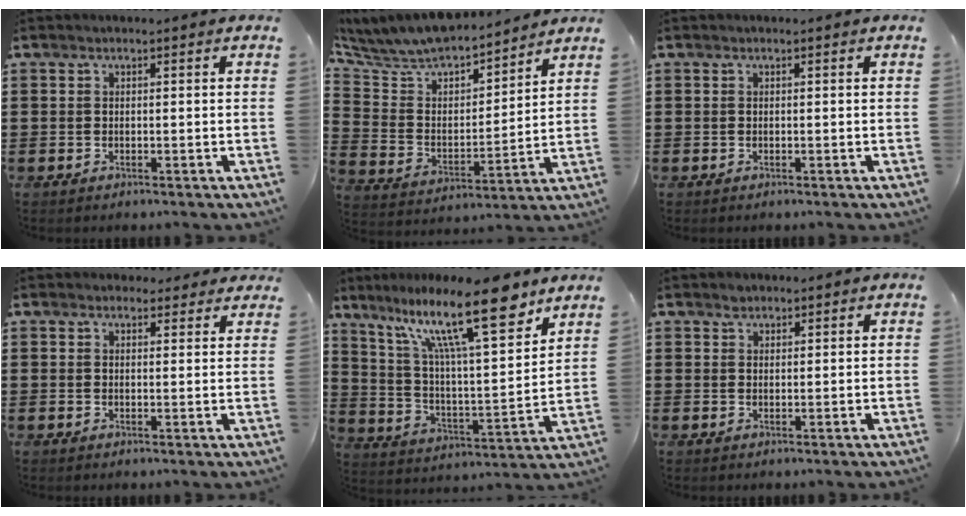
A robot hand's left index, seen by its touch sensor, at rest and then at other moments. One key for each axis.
{"total": 8.0, "fx": 7.6, "fy": 1.8, "fz": 1.9, "tx": -0.081, "ty": -0.060, "tz": 0.131}
{"total": 0.0}
{"total": 2.4, "fx": 2.2, "fy": 1.0, "fz": 0.4, "tx": -0.005, "ty": -0.002, "tz": 0.040}
{"total": 17.2, "fx": 10.6, "fy": 4.1, "fz": 12.9, "tx": -0.243, "ty": -0.035, "tz": 0.173}
{"total": 1.3, "fx": 1.1, "fy": 0.7, "fz": 0.1, "tx": 0.004, "ty": -0.002, "tz": 0.021}